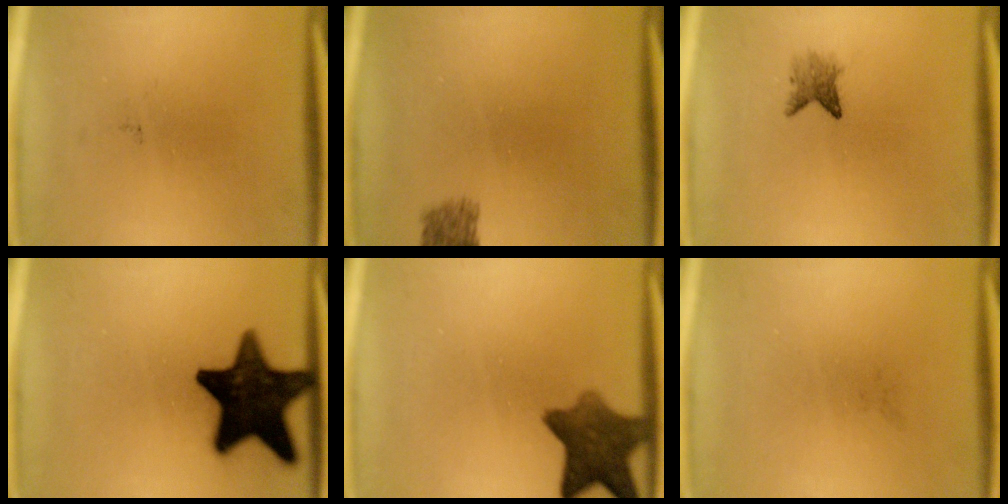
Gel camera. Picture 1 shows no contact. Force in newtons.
{"total": 2.5}
{"total": 2.2}
{"total": 18.0}
{"total": 8.7}
{"total": 0.0}